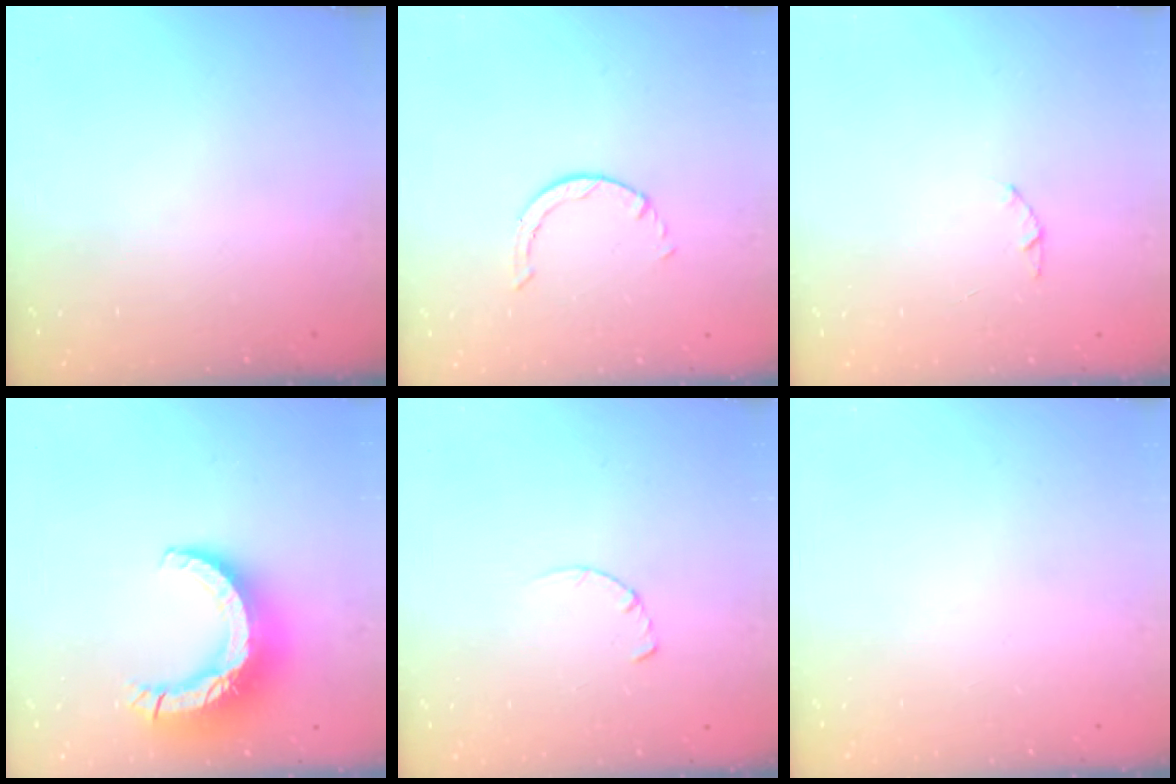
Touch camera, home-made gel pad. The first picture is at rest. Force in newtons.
{"total": 0.8, "press": 0.7, "slide": 0.1}
{"total": 1.0, "press": 0.9, "slide": 0.3}
{"total": 14.0, "press": 13.9, "slide": 1.3}
{"total": 2.8, "press": 2.8, "slide": 0.4}
{"total": 0.0}